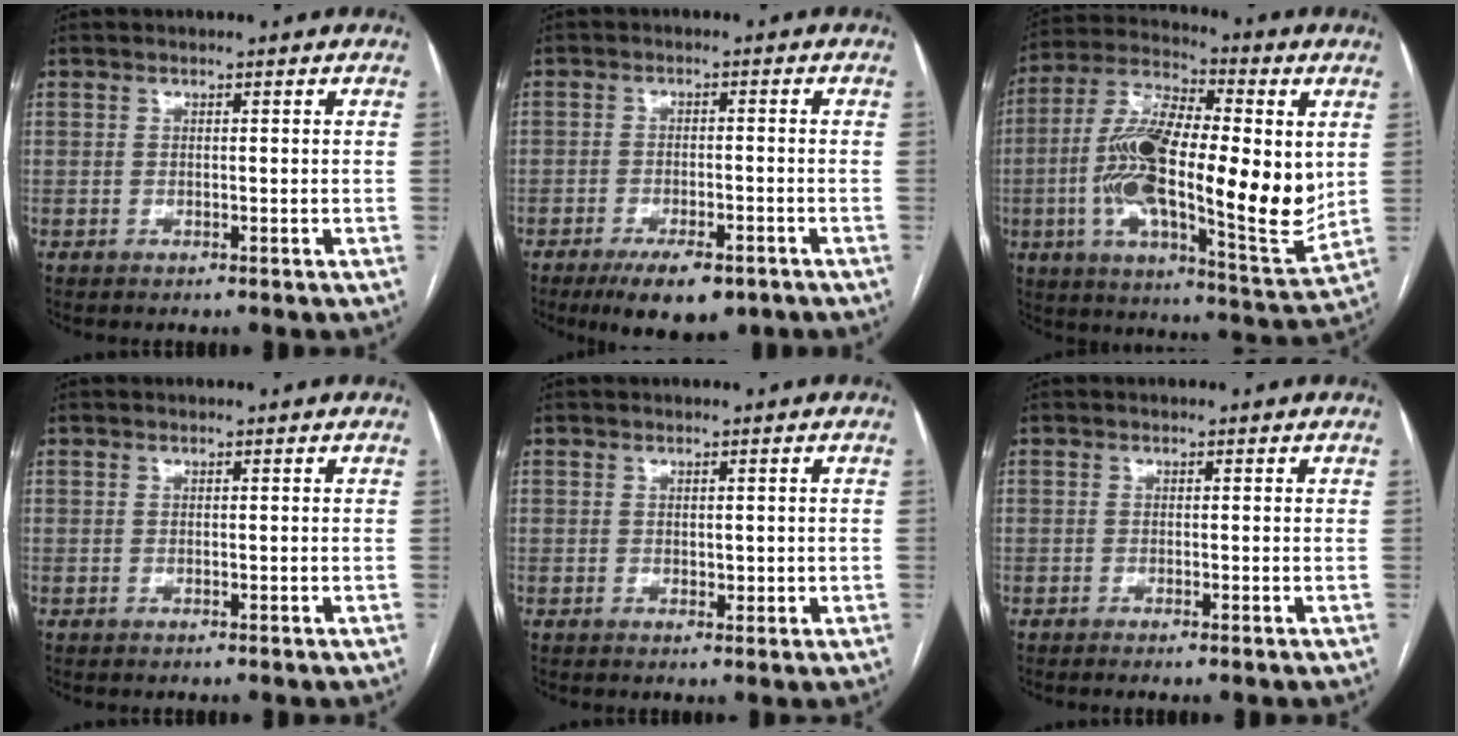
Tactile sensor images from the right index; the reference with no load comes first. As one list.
[{"total": 8.3, "force": [-5.6, 3.0, 5.4], "torque": [-0.080, -0.008, -0.086]}, {"total": 24.6, "force": [0.6, 6.9, 23.6], "torque": [-0.433, -0.004, 0.005]}, {"total": 0.0}, {"total": 1.7, "force": [0.2, 1.2, 1.2], "torque": [-0.013, 0.003, 0.008]}, {"total": 0.8, "force": [-0.5, -0.2, 0.6], "torque": [-0.013, -0.001, -0.009]}]